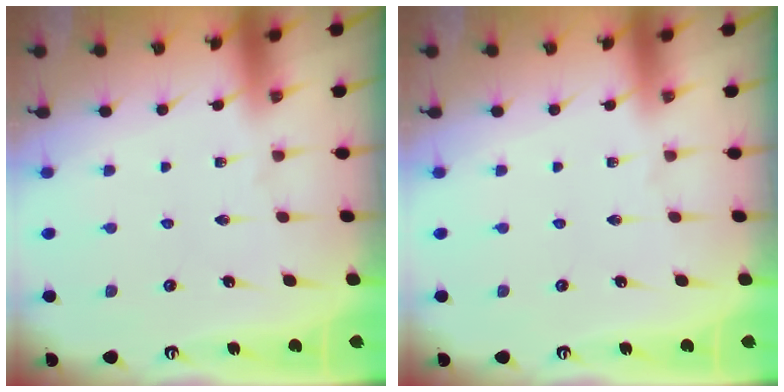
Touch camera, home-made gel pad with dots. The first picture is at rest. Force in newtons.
{"total": 0.0}